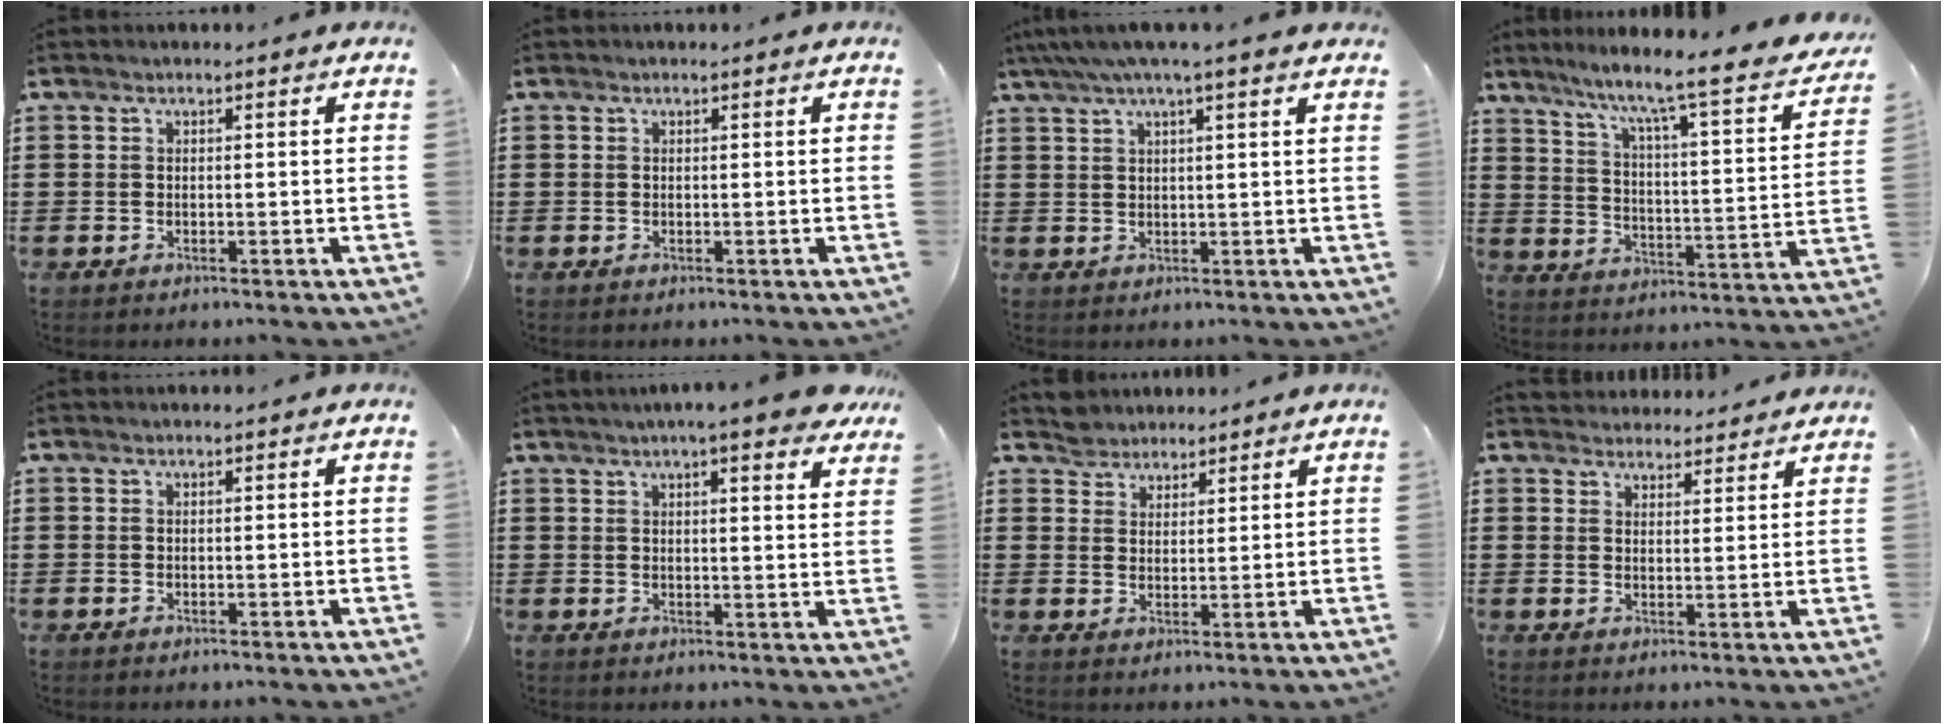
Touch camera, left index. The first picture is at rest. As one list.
[{"total": 0.0}, {"total": 3.2, "force": [2.2, -0.2, 2.3], "torque": [-0.051, 0.000, 0.038]}, {"total": 6.2, "force": [5.1, -0.9, 3.4], "torque": [-0.082, -0.055, 0.069]}, {"total": 0.0}, {"total": 5.5, "force": [4.6, -0.1, 3.0], "torque": [-0.063, -0.009, 0.079]}, {"total": 3.0, "force": [2.6, 1.4, -0.5], "torque": [-0.003, 0.006, 0.051]}, {"total": 3.2, "force": [3.0, 0.9, -0.5], "torque": [-0.001, -0.006, 0.057]}]